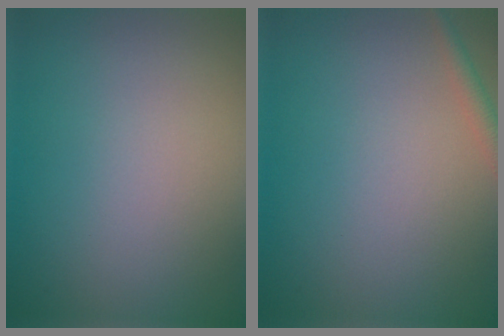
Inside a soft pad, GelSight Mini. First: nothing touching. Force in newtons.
{"total": 1.4, "press": 1.4, "slide": 0.1}